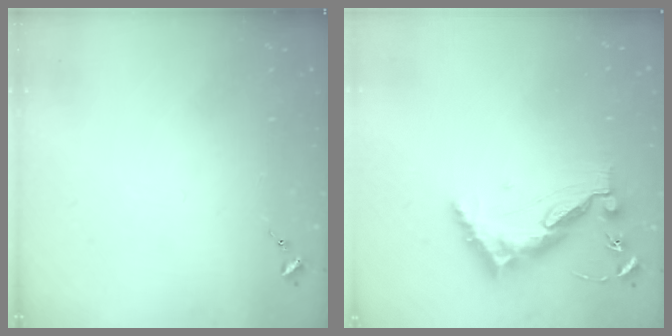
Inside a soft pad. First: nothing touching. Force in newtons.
{"total": 10.3, "press": 10.2, "slide": 1.0}